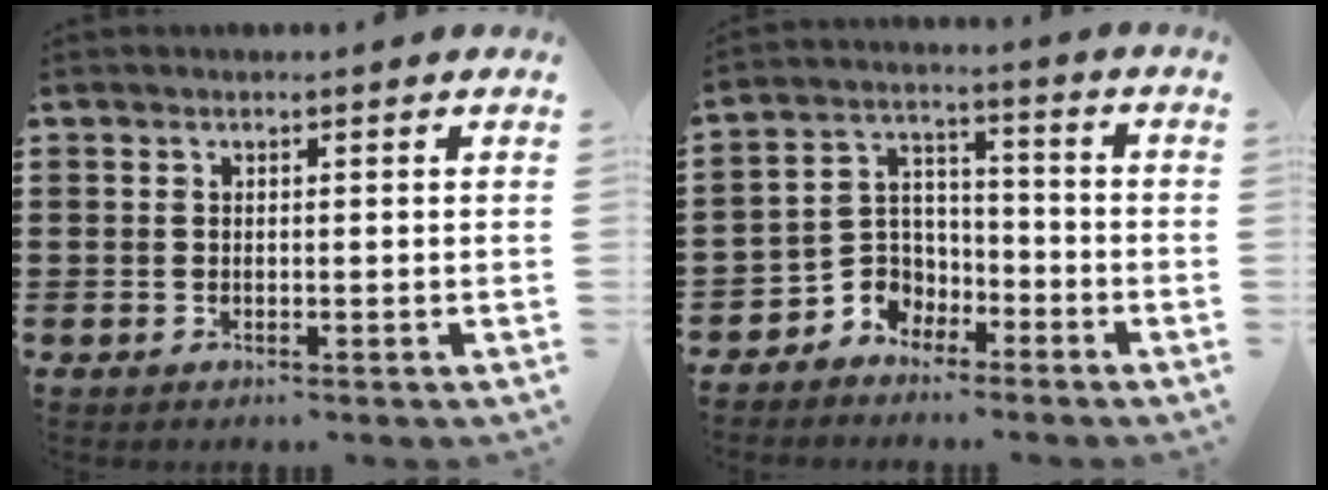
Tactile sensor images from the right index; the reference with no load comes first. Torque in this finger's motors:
{"motor_torque": [-0.29, 0.97, 0.13, 0.01]}